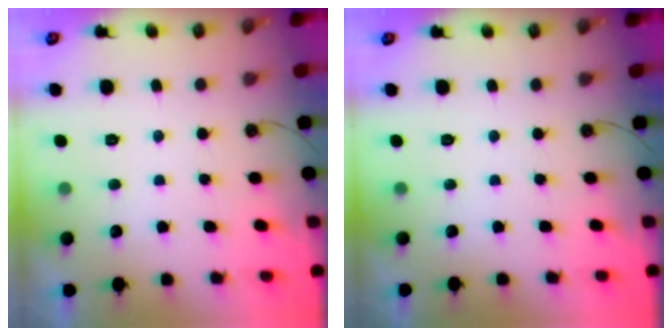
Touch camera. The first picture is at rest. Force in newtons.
{"total": 0.0}